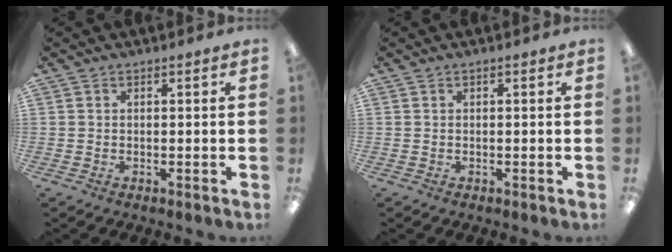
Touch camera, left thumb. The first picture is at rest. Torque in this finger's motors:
{"motor_torque": [0.00, 0.00, -0.16, 0.17, 0.00]}